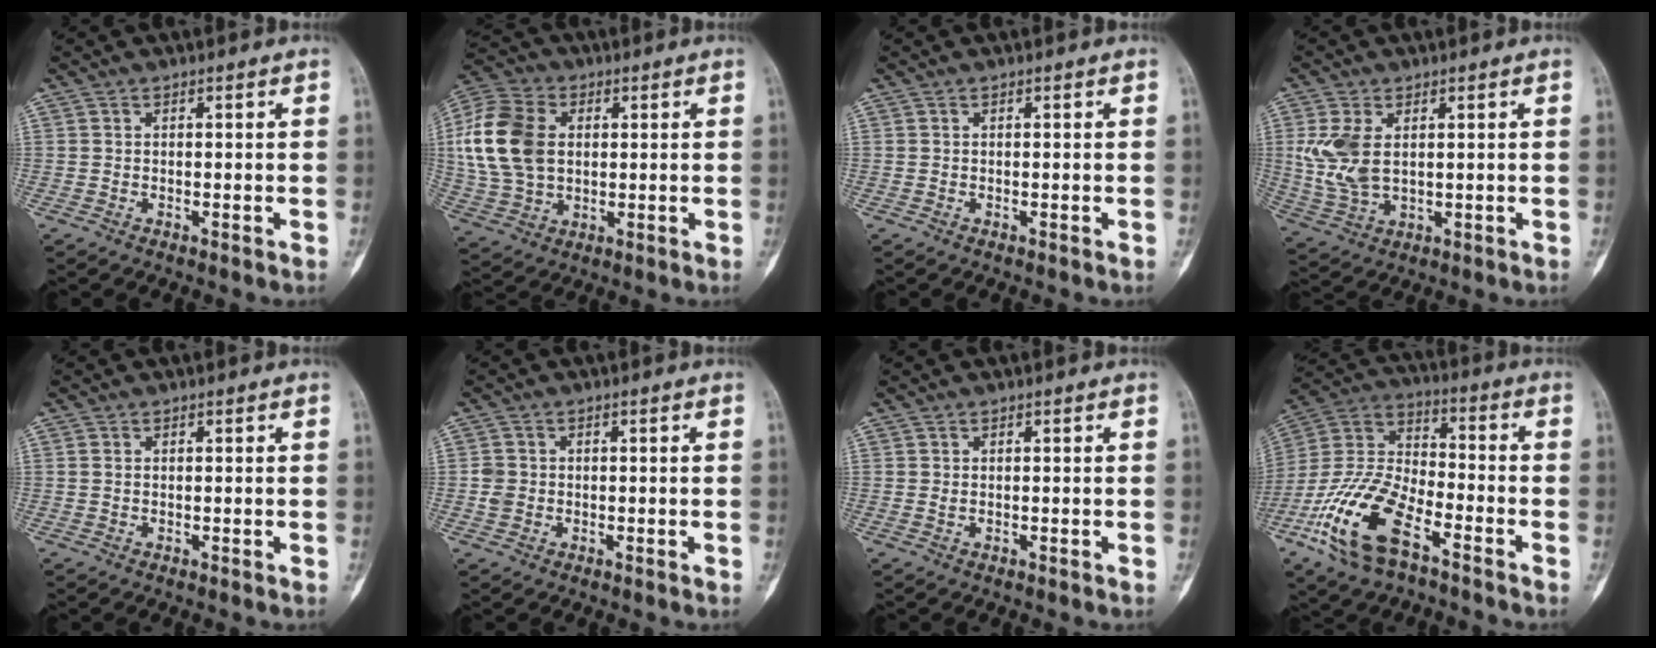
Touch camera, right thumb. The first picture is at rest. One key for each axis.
{"total": 16.0, "fx": 2.3, "fy": 11.3, "fz": 11.1, "tx": -0.214, "ty": 0.009, "tz": 0.042}
{"total": 0.0}
{"total": 8.5, "fx": 1.7, "fy": 5.0, "fz": 6.7, "tx": -0.147, "ty": -0.007, "tz": 0.047}
{"total": 0.5, "fx": 0.1, "fy": 0.4, "fz": 0.4, "tx": -0.009, "ty": 0.001, "tz": 0.002}
{"total": 2.4, "fx": -0.2, "fy": 2.2, "fz": 1.0, "tx": -0.011, "ty": 0.006, "tz": -0.002}
{"total": 0.0}
{"total": 18.6, "fx": -9.4, "fy": 8.4, "fz": 13.7, "tx": -0.280, "ty": 0.045, "tz": -0.183}